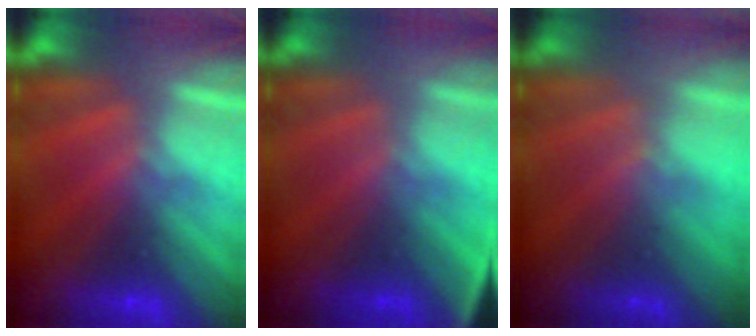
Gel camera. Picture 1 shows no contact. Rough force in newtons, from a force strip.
{"total": 2.7}
{"total": 1.4}